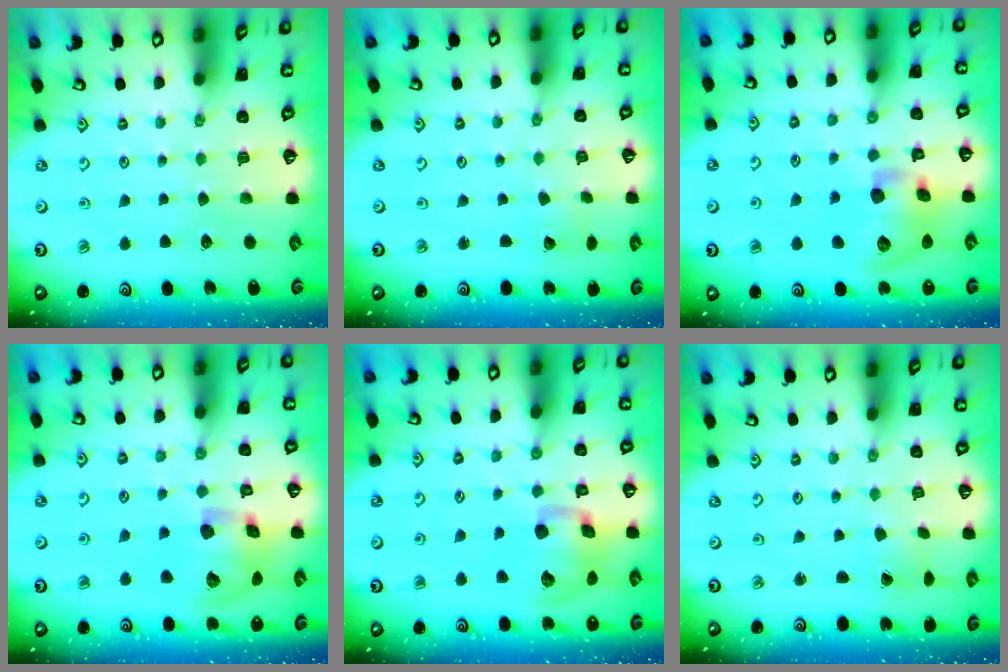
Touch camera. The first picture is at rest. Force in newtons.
{"total": 2.2, "press": 2.2, "slide": 0.2}
{"total": 13.1, "press": 13.0, "slide": 2.0}
{"total": 15.5, "press": 15.3, "slide": 2.4}
{"total": 14.6, "press": 14.4, "slide": 2.5}
{"total": 1.0, "press": 0.9, "slide": 0.4}